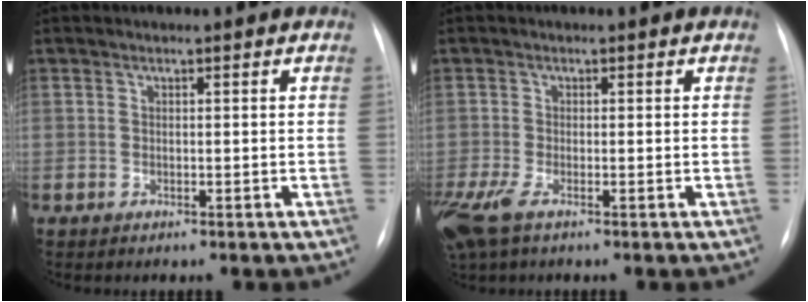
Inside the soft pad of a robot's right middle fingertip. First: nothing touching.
{"total": 5.3, "force": [-3.2, 1.7, 3.9], "torque": [-0.092, -0.017, -0.064]}